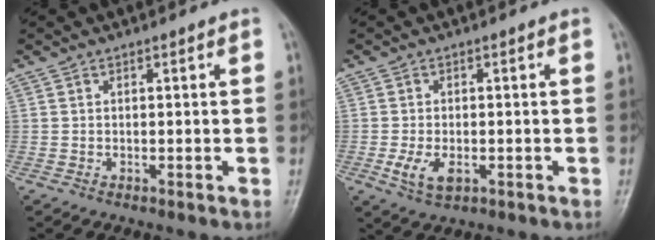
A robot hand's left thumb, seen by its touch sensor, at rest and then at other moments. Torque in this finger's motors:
{"motor_torque": [-0.47, 0.62, 0.05, 0.19, 0.03]}